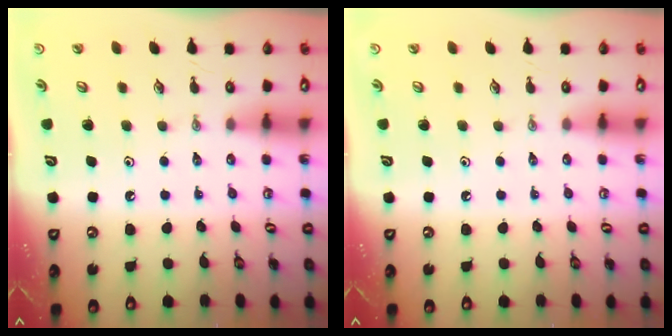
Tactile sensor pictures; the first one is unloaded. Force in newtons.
{"total": 0.0}